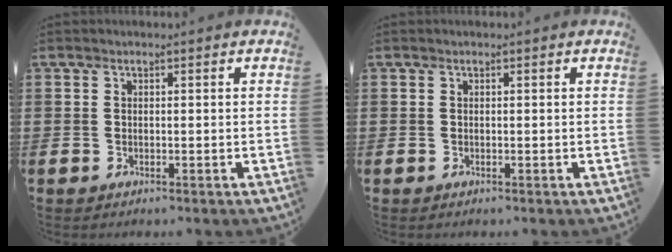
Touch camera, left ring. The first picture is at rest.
{"total": 0.0}